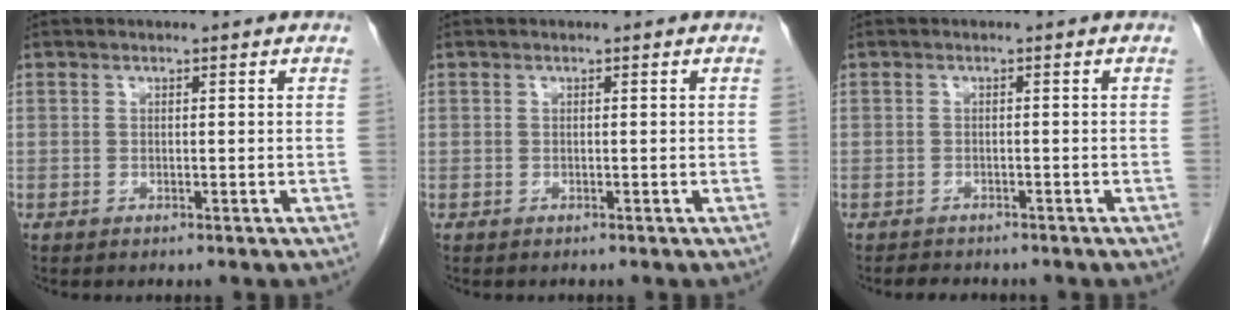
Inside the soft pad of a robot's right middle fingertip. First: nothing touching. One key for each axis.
{"total": 0.0}
{"total": 2.6, "fx": -2.3, "fy": 1.1, "fz": 0.6, "tx": -0.018, "ty": -0.004, "tz": -0.031}